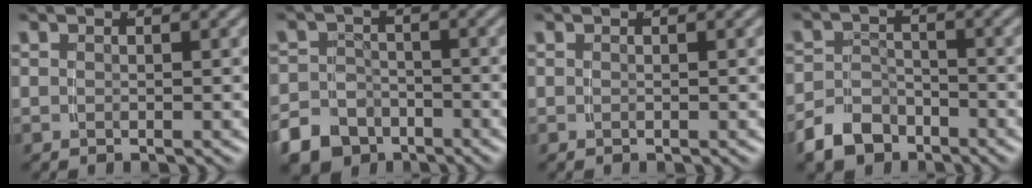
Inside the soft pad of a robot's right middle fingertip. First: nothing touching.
{"total": 6.6, "force": [-4.2, 4.8, 1.8], "torque": [-0.029, -0.023, -0.071]}
{"total": 0.0}
{"total": 5.0, "force": [-3.8, 3.0, 1.4], "torque": [-0.019, -0.009, -0.064]}